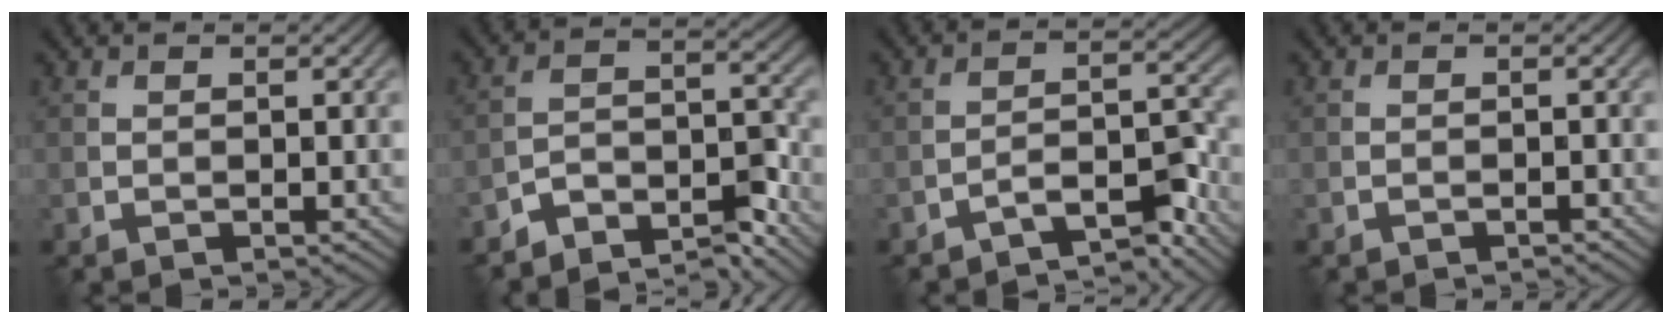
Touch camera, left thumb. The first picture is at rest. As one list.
[{"total": 7.2, "force": [-6.3, 2.0, 2.8], "torque": [-0.045, 0.004, -0.120]}, {"total": 5.6, "force": [-4.6, 0.9, 3.1], "torque": [-0.045, 0.014, -0.080]}, {"total": 0.7, "force": [-0.6, 0.0, 0.2], "torque": [-0.002, 0.001, -0.012]}]